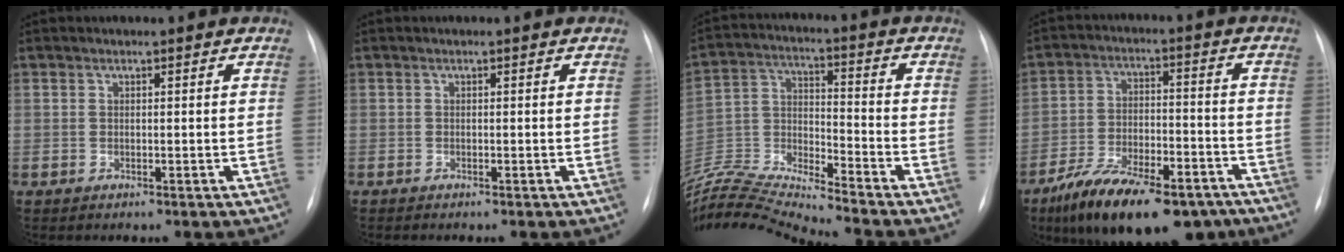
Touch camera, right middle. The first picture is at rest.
{"total": 0.7, "force": [-0.6, 0.0, 0.3], "torque": [-0.006, -0.001, -0.009]}
{"total": 17.0, "force": [-16.2, -1.7, 4.8], "torque": [-0.098, 0.013, -0.302]}
{"total": 19.0, "force": [-13.9, 7.0, 10.9], "torque": [-0.162, 0.010, -0.223]}